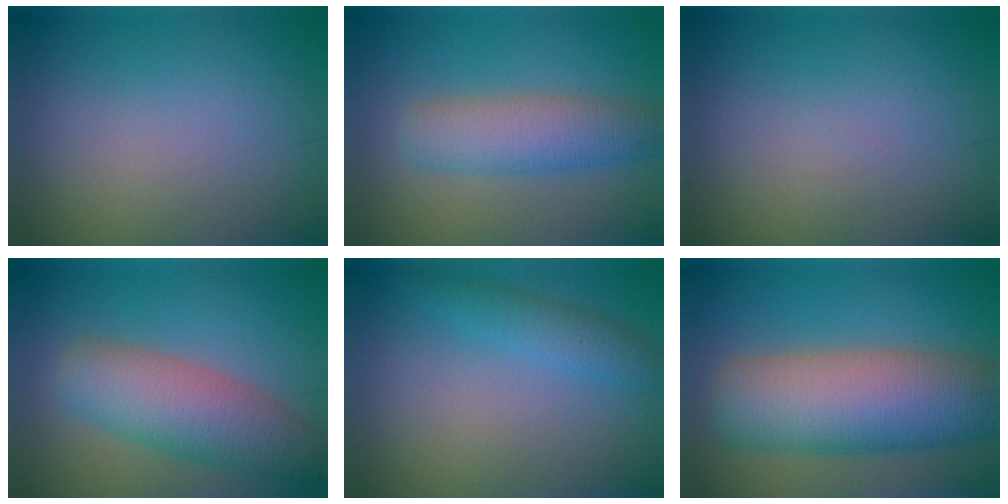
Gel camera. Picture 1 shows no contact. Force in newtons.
{"total": 4.7, "press": 4.7, "slide": 0.2}
{"total": 0.0}
{"total": 7.2, "press": 7.2, "slide": 0.3}
{"total": 2.3, "press": 2.3, "slide": 0.0}
{"total": 11.0, "press": 11.0, "slide": 0.3}